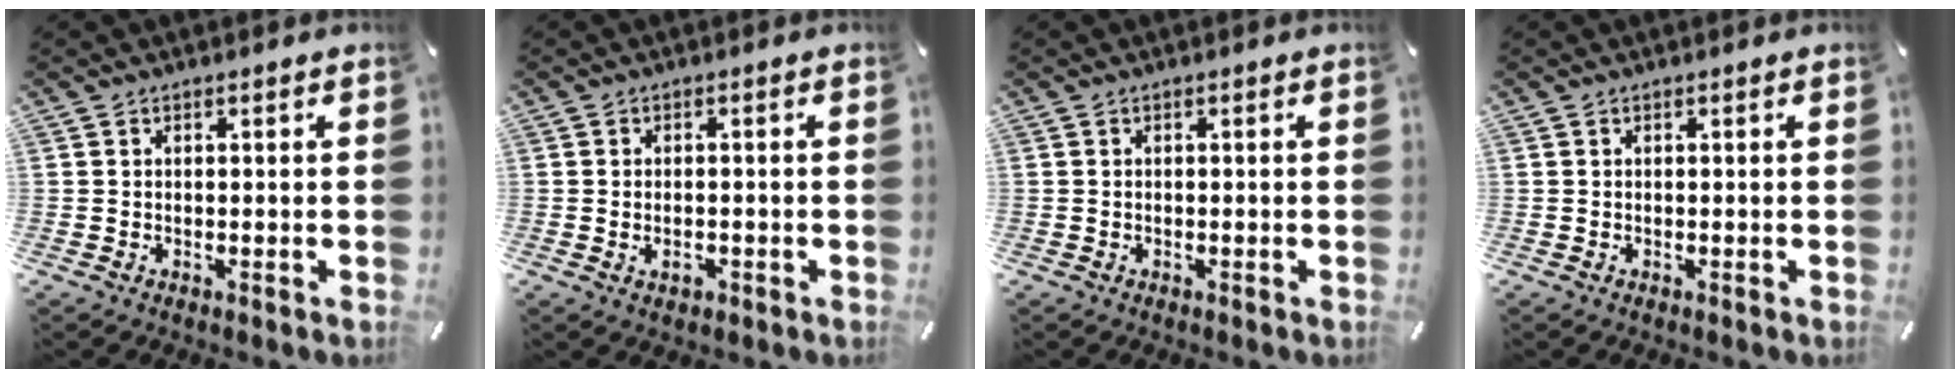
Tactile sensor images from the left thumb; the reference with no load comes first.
{"total": 2.2, "force": [-0.6, 1.4, 1.6], "torque": [-0.031, 0.000, -0.008]}
{"total": 0.0}
{"total": 0.0}